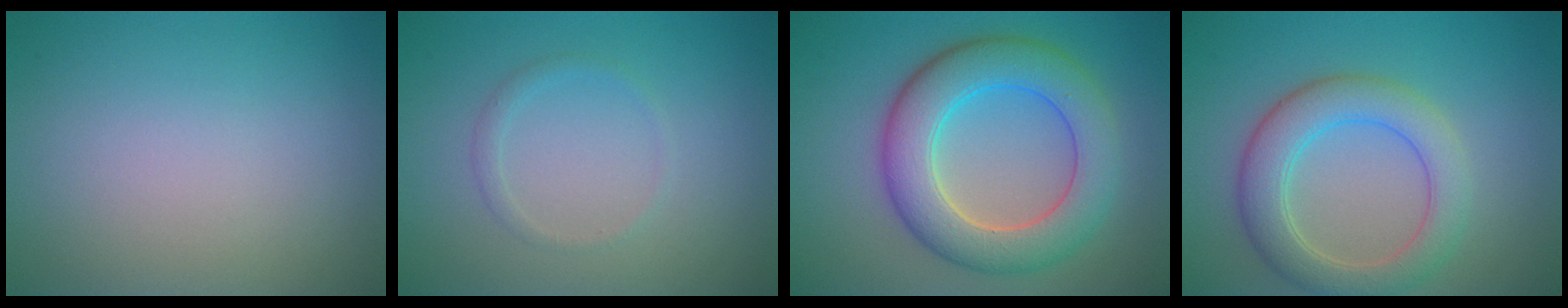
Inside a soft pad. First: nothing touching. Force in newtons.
{"total": 1.0, "press": 1.0, "slide": 0.1}
{"total": 7.7, "press": 7.7, "slide": 0.1}
{"total": 5.2, "press": 5.2, "slide": 0.3}